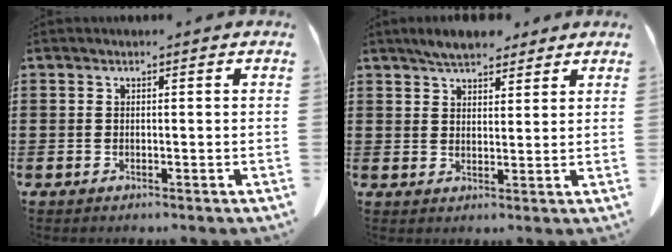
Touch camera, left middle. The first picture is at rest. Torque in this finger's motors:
{"motor_torque": [0.49, 0.45, 0.12, 0.05]}